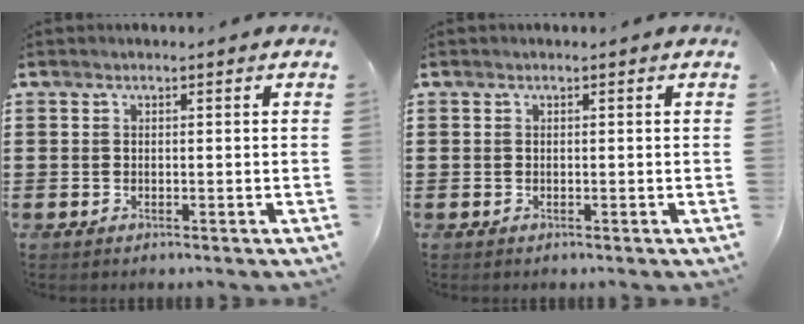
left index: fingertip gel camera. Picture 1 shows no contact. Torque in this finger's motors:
{"motor_torque": [0.02, 0.02, 0.01, 0.01]}